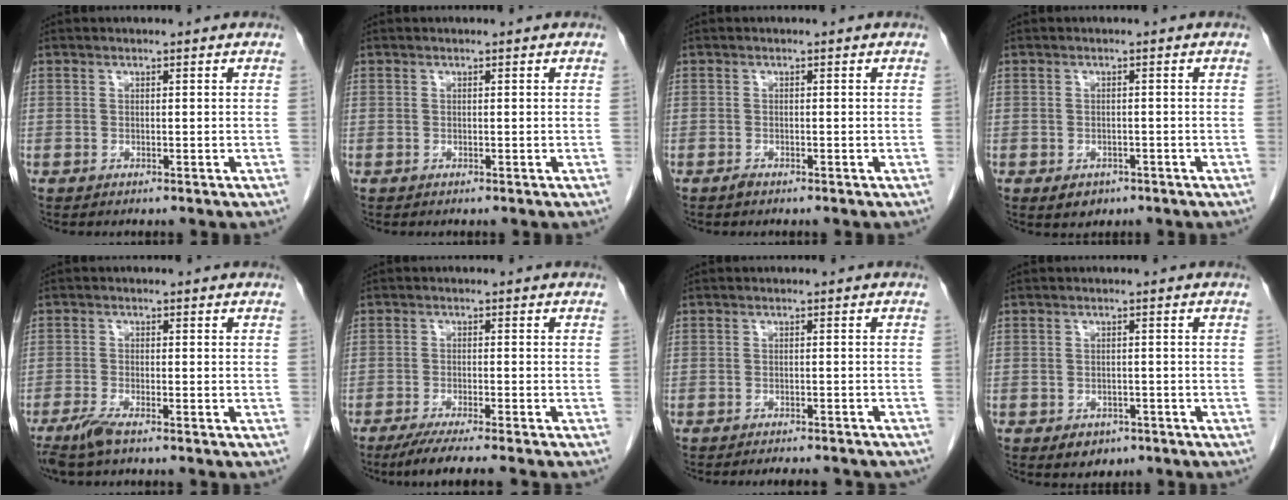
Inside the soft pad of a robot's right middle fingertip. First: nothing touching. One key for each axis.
{"total": 0.0}
{"total": 0.6, "fx": -0.5, "fy": 0.1, "fz": 0.3, "tx": -0.009, "ty": -0.001, "tz": -0.009}
{"total": 2.6, "fx": -1.5, "fy": 1.8, "fz": 1.1, "tx": -0.013, "ty": 0.001, "tz": -0.010}
{"total": 3.3, "fx": -2.5, "fy": 0.3, "fz": 2.2, "tx": -0.051, "ty": -0.009, "tz": -0.051}
{"total": 7.4, "fx": -6.1, "fy": -0.8, "fz": 4.2, "tx": -0.056, "ty": -0.021, "tz": -0.097}
{"total": 7.5, "fx": -6.8, "fy": 1.6, "fz": 2.7, "tx": -0.030, "ty": -0.005, "tz": -0.077}
{"total": 3.1, "fx": -1.9, "fy": 2.2, "fz": 1.2, "tx": -0.014, "ty": 0.004, "tz": -0.017}